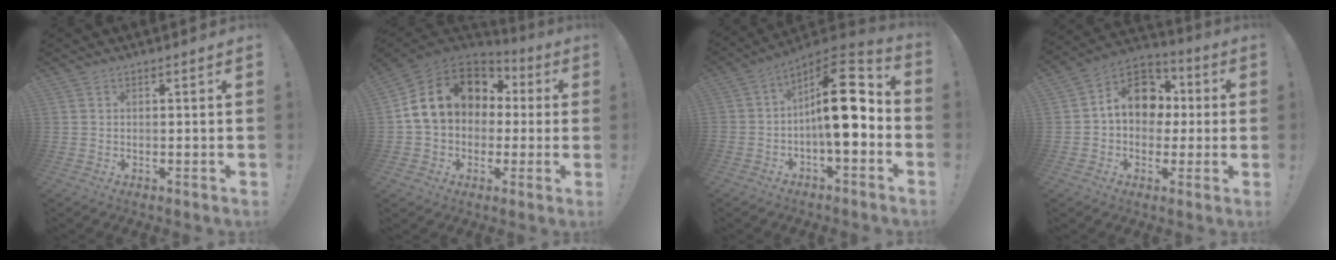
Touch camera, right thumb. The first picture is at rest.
{"total": 17.7, "force": [4.4, 13.4, 10.8], "torque": [-0.184, -0.003, 0.094]}
{"total": 16.9, "force": [-0.2, 6.9, 15.4], "torque": [-0.218, 0.013, -0.003]}
{"total": 13.9, "force": [2.1, 10.9, 8.4], "torque": [-0.108, 0.010, 0.047]}